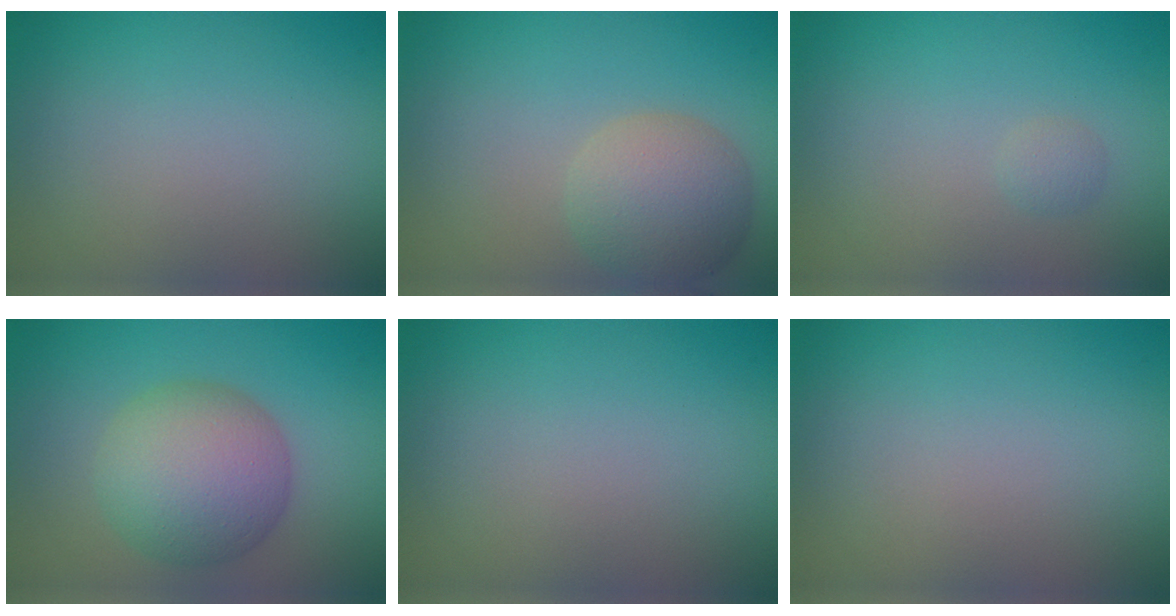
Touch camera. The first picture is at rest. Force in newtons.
{"total": 5.4, "press": 5.4, "slide": 0.4}
{"total": 0.7, "press": 0.7, "slide": 0.0}
{"total": 7.0, "press": 7.0, "slide": 0.2}
{"total": 0.0}
{"total": 0.0}